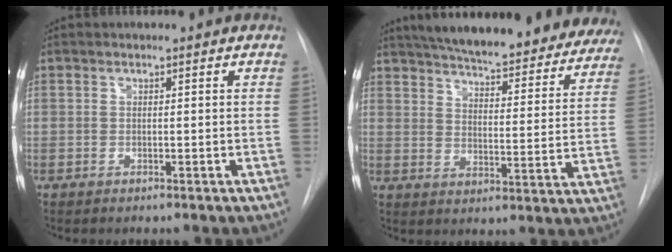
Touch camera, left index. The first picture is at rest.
{"total": 30.9, "force": [27.2, 6.9, 13.1], "torque": [-0.205, -0.054, 0.327]}